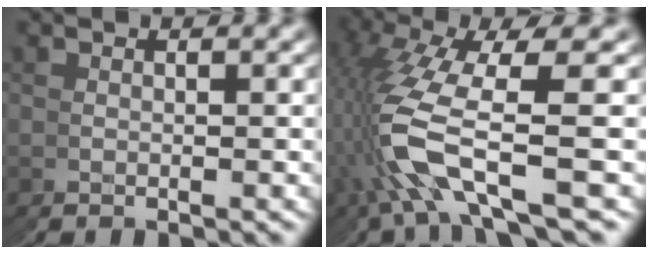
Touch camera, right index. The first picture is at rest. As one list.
[{"total": 8.0, "force": [-1.3, 4.1, 6.7], "torque": [-0.176, -0.021, -0.015]}]